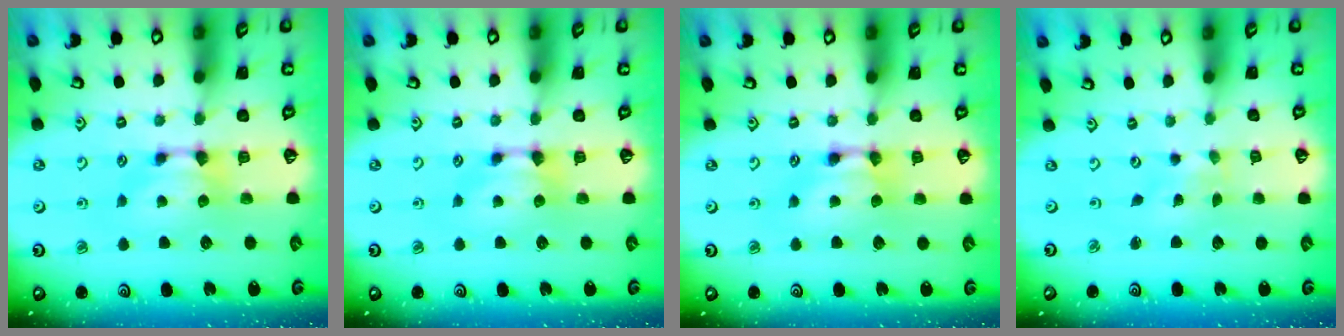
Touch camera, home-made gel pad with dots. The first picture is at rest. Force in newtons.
{"total": 0.0}
{"total": 1.7, "press": 1.7, "slide": 0.0}
{"total": 5.9, "press": 5.8, "slide": 0.7}